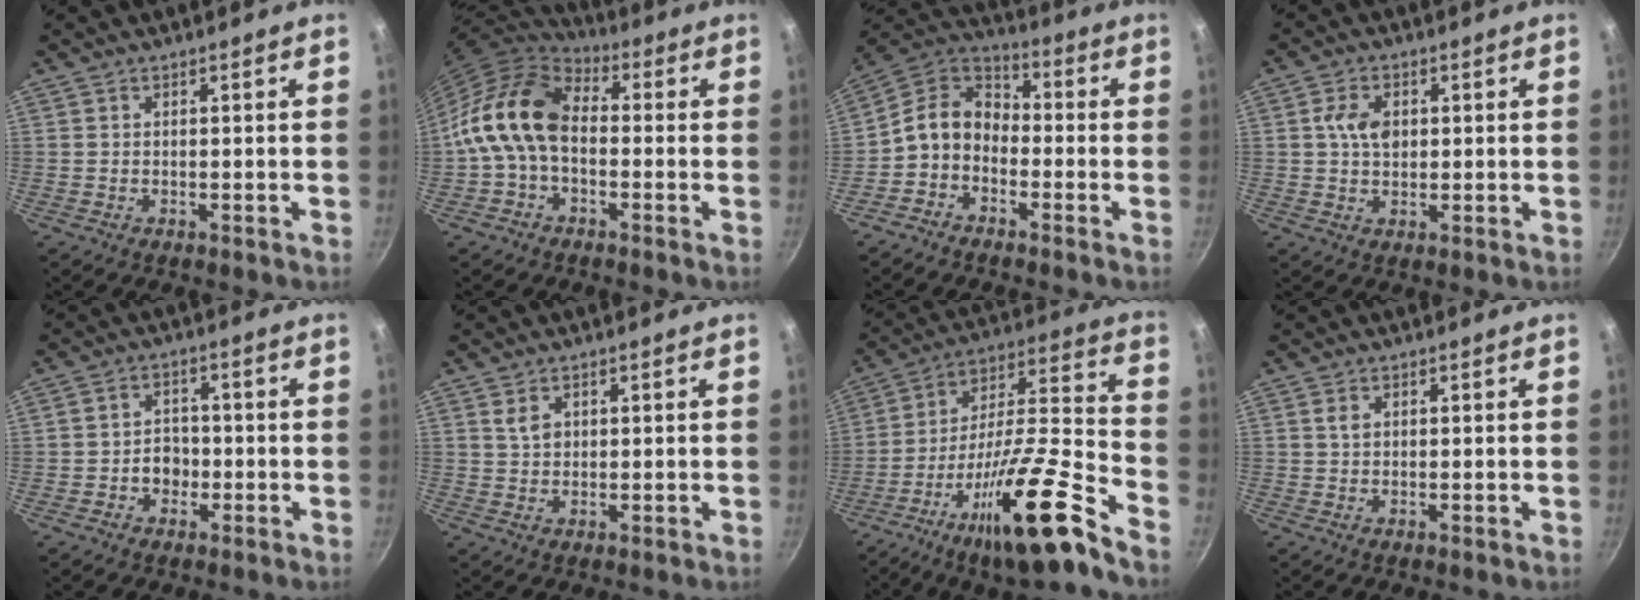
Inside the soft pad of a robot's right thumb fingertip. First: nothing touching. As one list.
[{"total": 14.1, "force": [-1.2, 9.3, 10.5], "torque": [-0.181, 0.040, -0.043]}, {"total": 9.8, "force": [-2.7, 7.3, 6.0], "torque": [-0.094, 0.054, -0.076]}, {"total": 5.4, "force": [0.8, 3.8, 3.8], "torque": [-0.056, 0.003, 0.011]}, {"total": 4.6, "force": [-1.5, 3.7, 2.3], "torque": [-0.010, 0.016, -0.027]}, {"total": 2.9, "force": [1.1, 2.1, 1.8], "torque": [-0.024, -0.001, 0.021]}, {"total": 22.4, "force": [-13.8, 3.7, 17.2], "torque": [-0.252, 0.092, -0.245]}, {"total": 1.6, "force": [0.4, 1.1, 1.2], "torque": [-0.019, 0.003, 0.006]}]